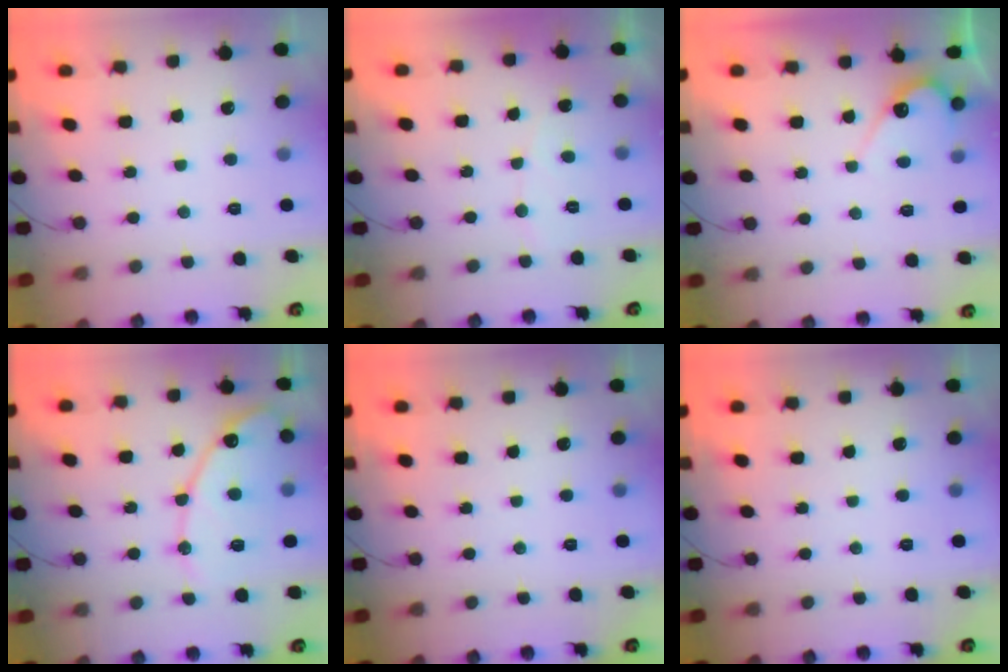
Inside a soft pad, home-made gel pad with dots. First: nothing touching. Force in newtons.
{"total": 3.5, "press": 3.4, "slide": 0.3}
{"total": 5.7, "press": 5.7, "slide": 0.6}
{"total": 14.7, "press": 14.7, "slide": 1.0}
{"total": 0.0}
{"total": 0.0}